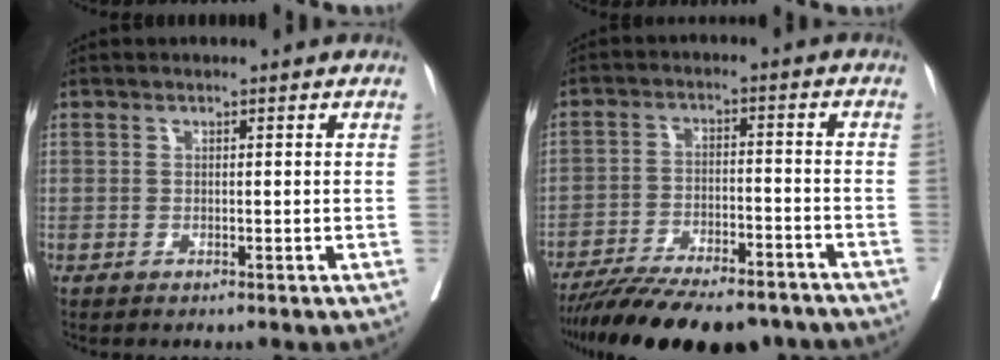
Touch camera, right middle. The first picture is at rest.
{"total": 18.9, "force": [-16.2, 4.8, 8.6], "torque": [-0.142, -0.008, -0.240]}